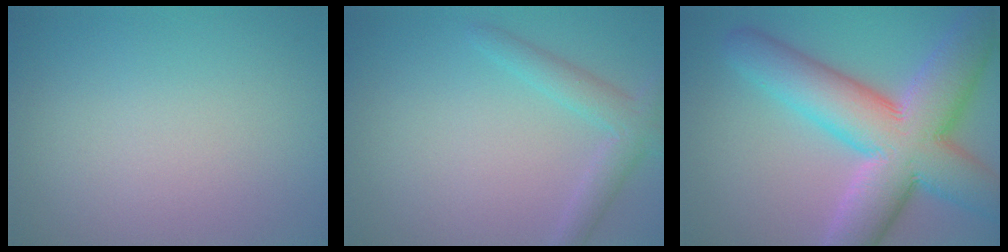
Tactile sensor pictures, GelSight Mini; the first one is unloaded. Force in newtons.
{"total": 2.8, "press": 2.8, "slide": 0.1}
{"total": 12.6, "press": 12.6, "slide": 0.7}